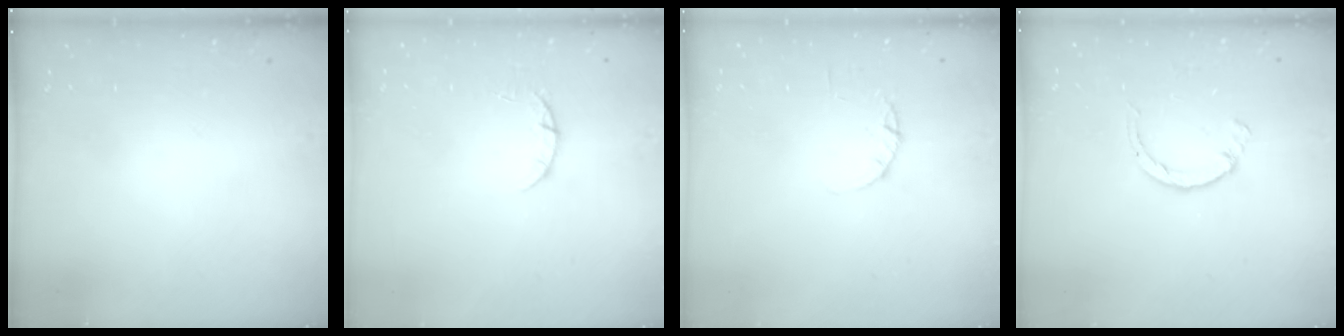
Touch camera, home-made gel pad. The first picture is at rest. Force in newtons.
{"total": 2.3, "press": 2.3, "slide": 0.3}
{"total": 2.2, "press": 2.2, "slide": 0.4}
{"total": 2.6, "press": 2.6, "slide": 0.4}